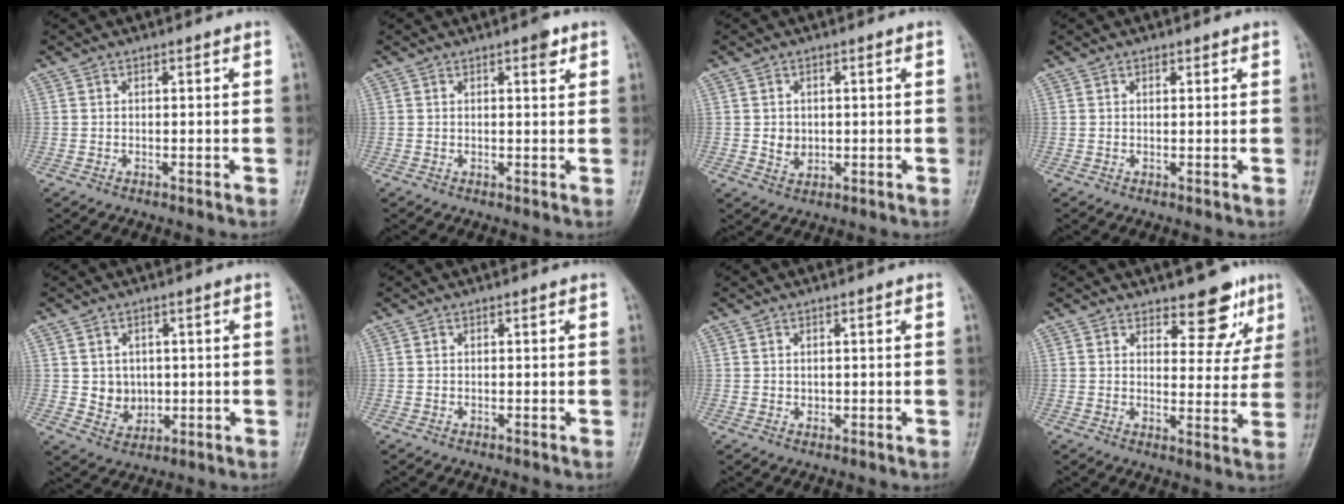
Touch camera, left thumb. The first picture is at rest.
{"total": 2.1, "force": [1.2, 0.7, 1.6], "torque": [-0.013, -0.002, 0.012]}
{"total": 3.3, "force": [-0.1, 2.8, 1.7], "torque": [-0.010, 0.001, 0.005]}
{"total": 0.7, "force": [0.3, 0.5, 0.3], "torque": [0.000, 0.001, 0.003]}
{"total": 5.3, "force": [0.2, 4.7, 2.4], "torque": [-0.008, -0.002, 0.014]}
{"total": 0.0}
{"total": 0.9, "force": [0.2, 0.8, 0.4], "torque": [0.000, 0.000, 0.005]}
{"total": 8.0, "force": [5.4, 4.0, 4.3], "torque": [-0.013, -0.031, 0.071]}